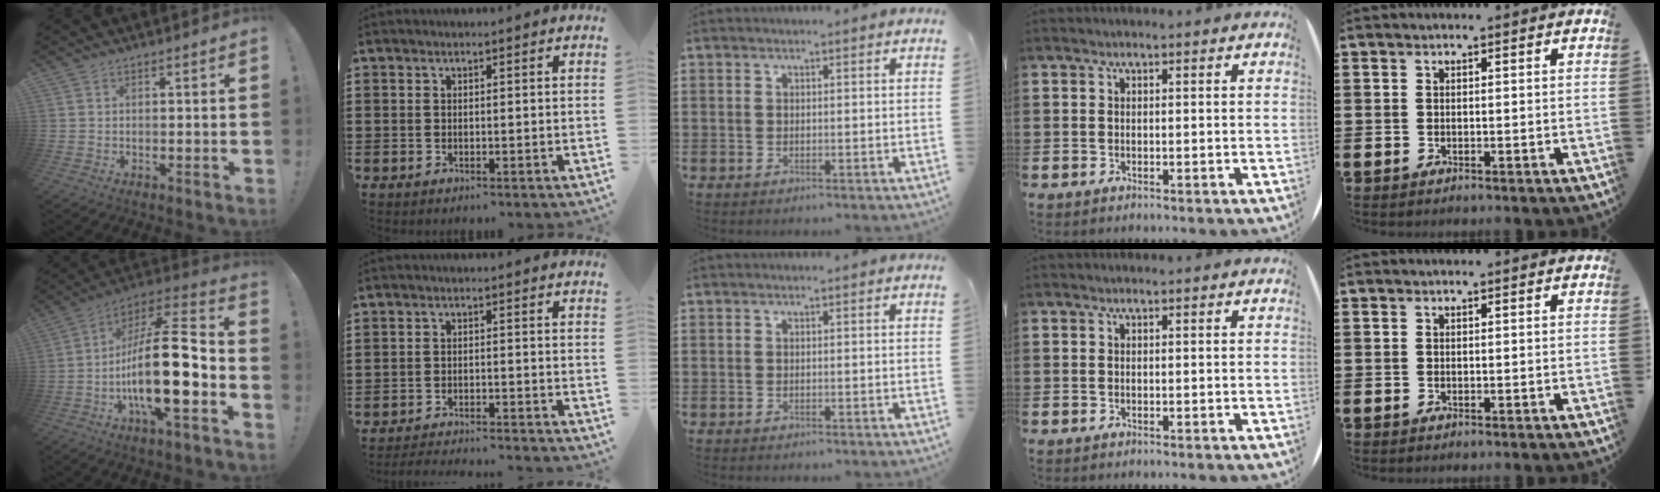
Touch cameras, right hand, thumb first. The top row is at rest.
{"thumb": {"total": 23.8, "force": [-5.4, 7.5, 21.9], "torque": [-0.377, 0.021, -0.090]}, "index": {"total": 3.0, "force": [-2.9, -0.3, 0.3], "torque": [-0.008, -0.003, -0.062]}}